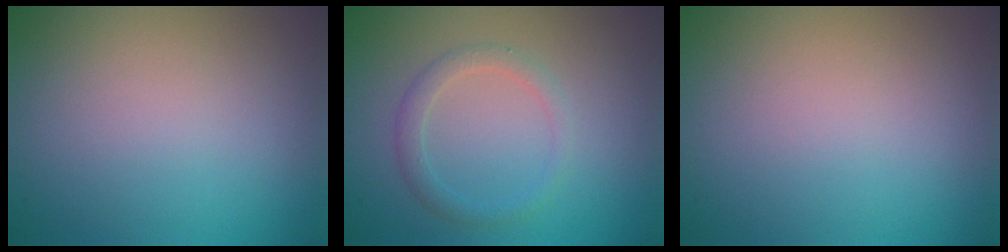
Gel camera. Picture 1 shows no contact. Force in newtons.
{"total": 1.7, "press": 1.7, "slide": 0.0}
{"total": 0.0}